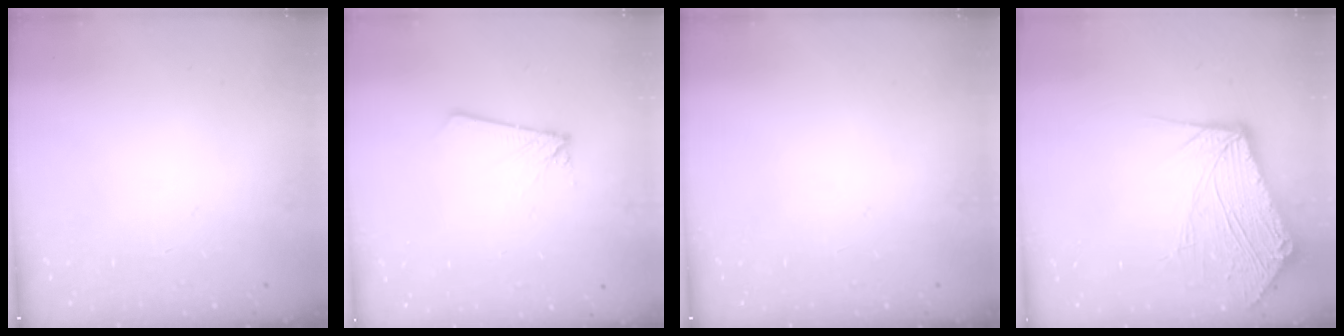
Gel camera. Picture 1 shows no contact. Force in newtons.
{"total": 1.8, "press": 1.8, "slide": 0.2}
{"total": 0.0}
{"total": 11.2, "press": 11.1, "slide": 1.4}